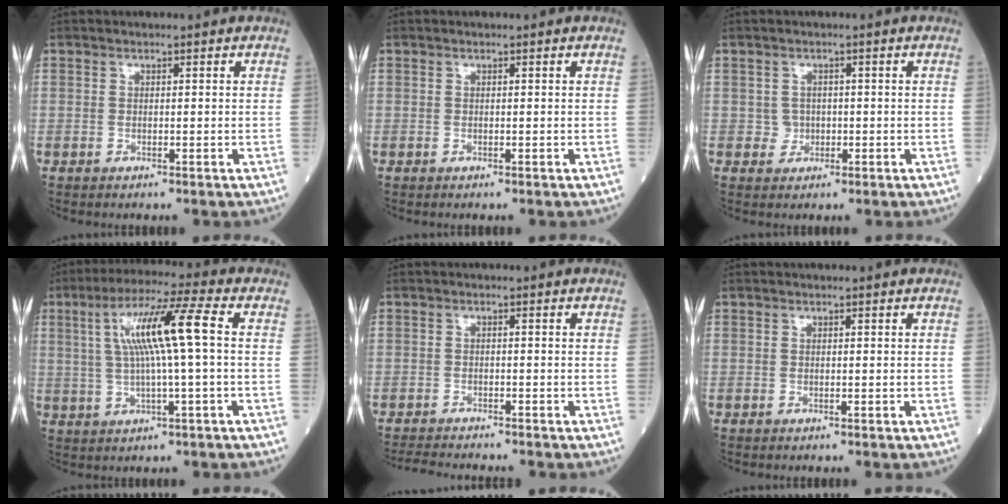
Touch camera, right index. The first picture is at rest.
{"total": 0.0}
{"total": 1.8, "force": [-0.3, 1.8, 0.3], "torque": [-0.001, 0.005, -0.004]}
{"total": 11.0, "force": [1.7, -0.1, 10.8], "torque": [-0.203, 0.020, 0.031]}
{"total": 3.9, "force": [-3.8, 0.2, 0.8], "torque": [-0.015, -0.018, -0.065]}
{"total": 0.0}